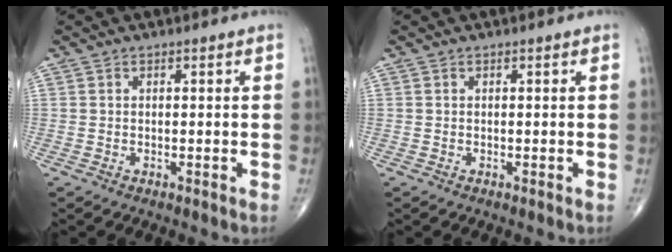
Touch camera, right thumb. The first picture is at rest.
{"total": 0.0}